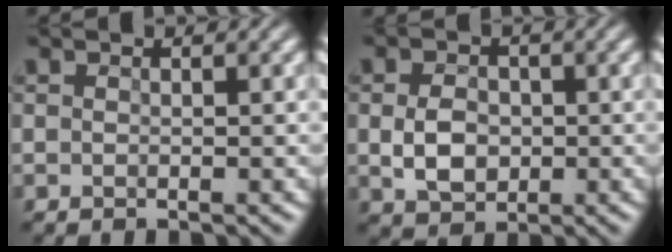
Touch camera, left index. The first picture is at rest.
{"total": 3.3, "force": [-0.5, 2.4, 2.3], "torque": [-0.050, 0.002, -0.001]}